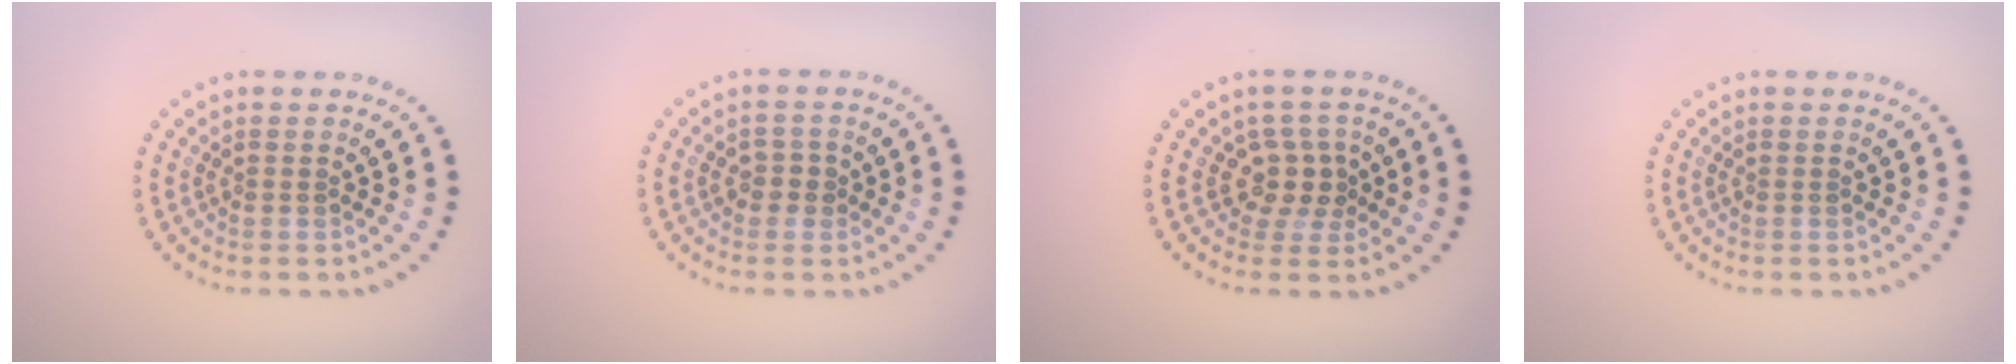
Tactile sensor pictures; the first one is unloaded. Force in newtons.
{"total": 1.3, "press": 1.3, "slide": 0.3}
{"total": 2.7, "press": 2.1, "slide": 1.8}
{"total": 0.0}